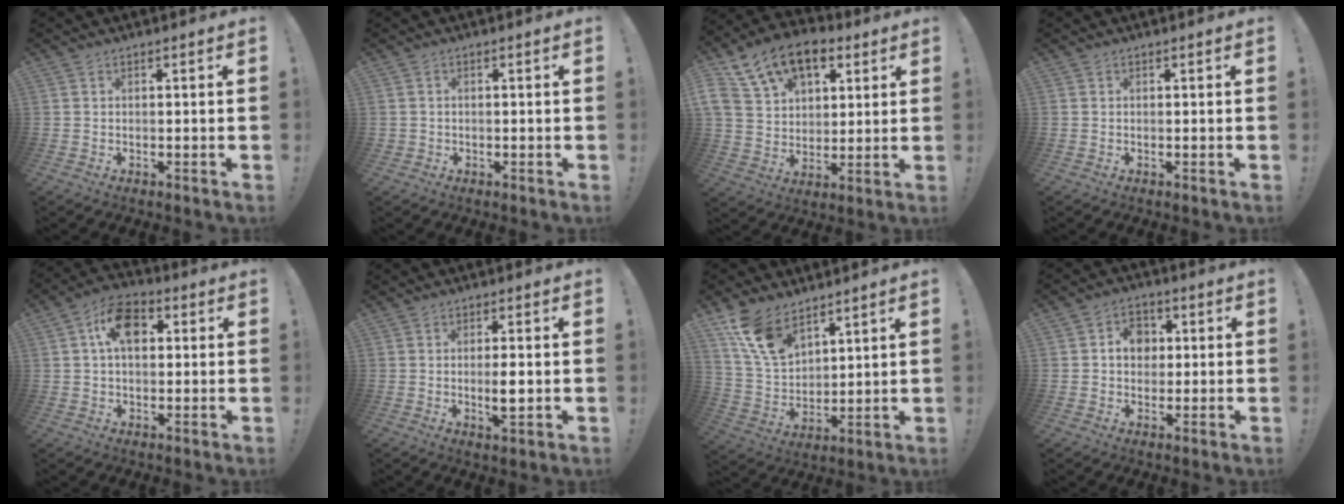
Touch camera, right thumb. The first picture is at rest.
{"total": 1.1, "force": [-0.2, 1.1, 0.1], "torque": [-0.002, 0.003, -0.003]}
{"total": 18.0, "force": [8.9, 12.2, 9.8], "torque": [-0.159, -0.032, 0.169]}
{"total": 0.0}
{"total": 11.0, "force": [3.2, 7.0, 7.8], "torque": [-0.124, 0.007, 0.059]}
{"total": 9.8, "force": [-1.2, 2.4, 9.4], "torque": [-0.165, -0.006, -0.026]}
{"total": 13.2, "force": [9.1, 7.1, 6.4], "torque": [-0.130, -0.044, 0.180]}
{"total": 7.3, "force": [1.5, 6.2, 3.5], "torque": [-0.045, 0.001, 0.026]}